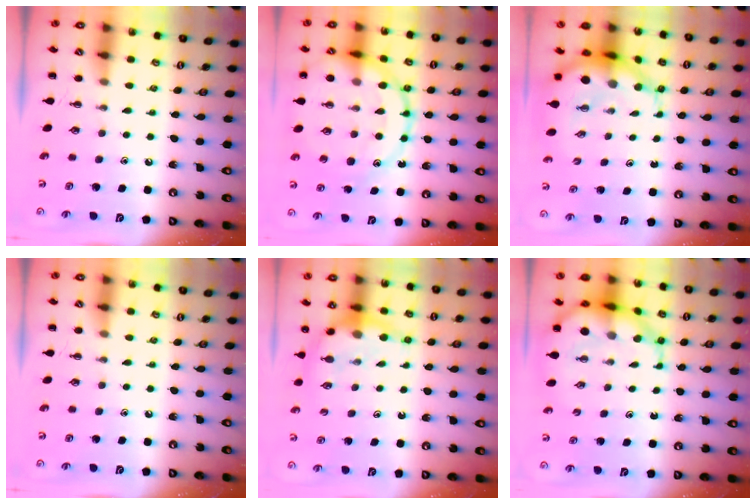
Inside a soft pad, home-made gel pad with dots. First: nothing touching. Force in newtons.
{"total": 22.9, "press": 22.7, "slide": 3.3}
{"total": 7.4, "press": 7.1, "slide": 2.1}
{"total": 0.0}
{"total": 7.1, "press": 7.1, "slide": 0.7}
{"total": 7.9, "press": 7.6, "slide": 2.1}